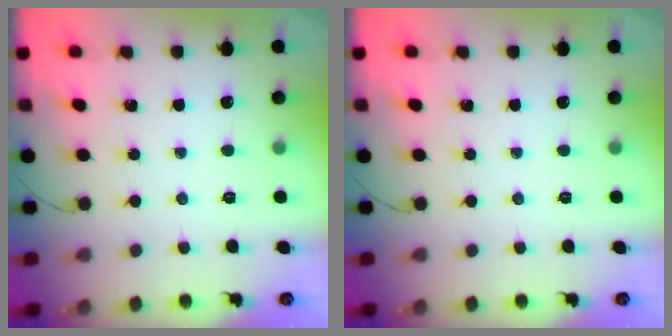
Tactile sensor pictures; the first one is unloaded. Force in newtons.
{"total": 0.0}